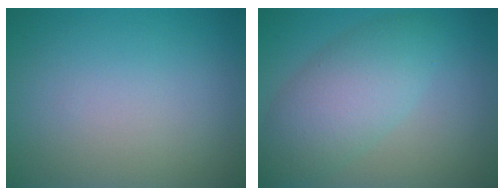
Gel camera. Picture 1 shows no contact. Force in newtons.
{"total": 5.6, "press": 5.5, "slide": 0.4}